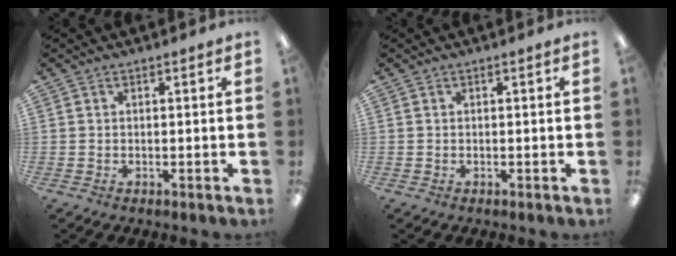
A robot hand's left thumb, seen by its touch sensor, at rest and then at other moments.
{"total": 0.0}